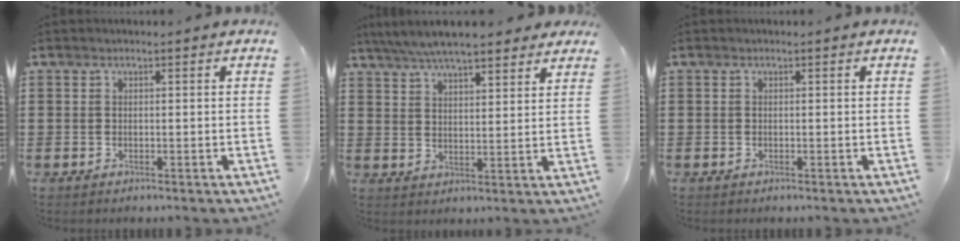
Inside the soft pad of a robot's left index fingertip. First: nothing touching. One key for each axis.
{"total": 6.5, "fx": 5.9, "fy": 0.9, "fz": 2.6, "tx": -0.070, "ty": -0.013, "tz": 0.107}
{"total": 0.0}